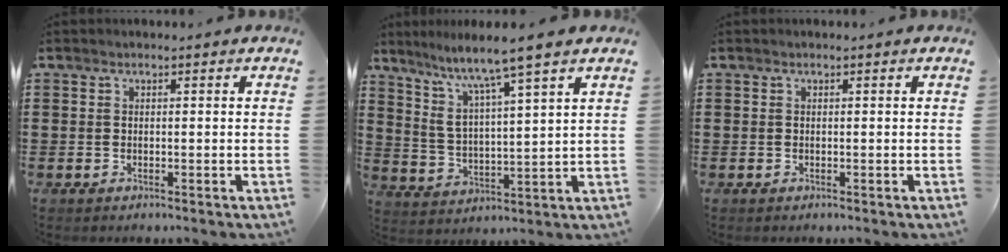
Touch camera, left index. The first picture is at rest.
{"total": 6.4, "force": [5.2, -0.6, 3.8], "torque": [-0.096, -0.040, 0.079]}
{"total": 0.0}